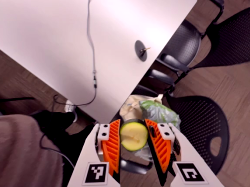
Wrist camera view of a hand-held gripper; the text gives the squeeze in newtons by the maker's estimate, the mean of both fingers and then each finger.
{"total": 8.3, "left": 8.2, "right": 8.4}